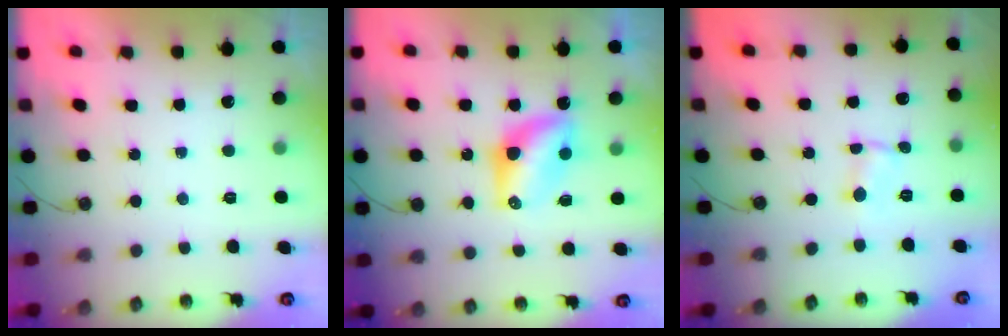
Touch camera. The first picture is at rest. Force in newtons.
{"total": 7.8, "press": 7.7, "slide": 0.4}
{"total": 0.6, "press": 0.6, "slide": 0.1}